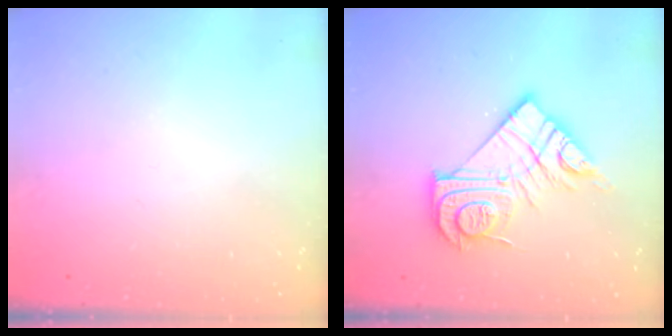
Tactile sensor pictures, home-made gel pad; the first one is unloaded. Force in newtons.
{"total": 16.9, "press": 16.9, "slide": 1.5}